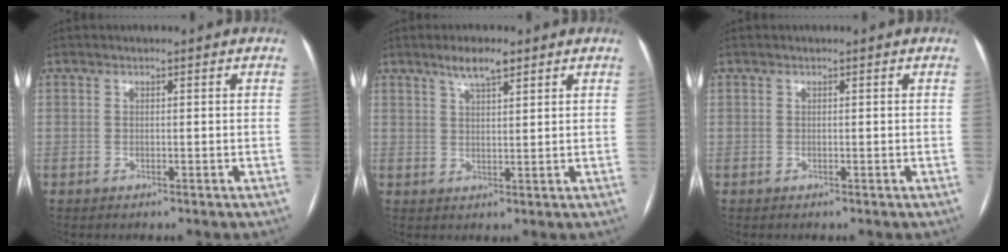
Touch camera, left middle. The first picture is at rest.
{"total": 4.4, "force": [3.1, 0.9, 3.0], "torque": [-0.056, 0.006, 0.055]}
{"total": 0.0}